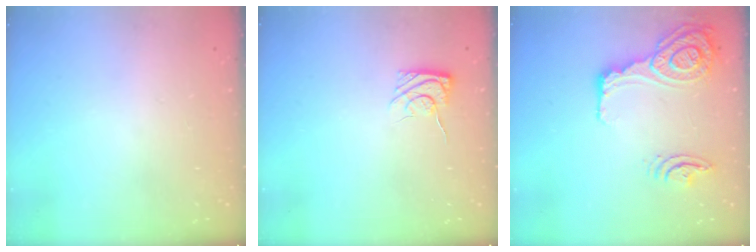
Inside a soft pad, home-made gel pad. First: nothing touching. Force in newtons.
{"total": 6.1, "press": 5.9, "slide": 1.6}
{"total": 18.9, "press": 18.6, "slide": 3.2}